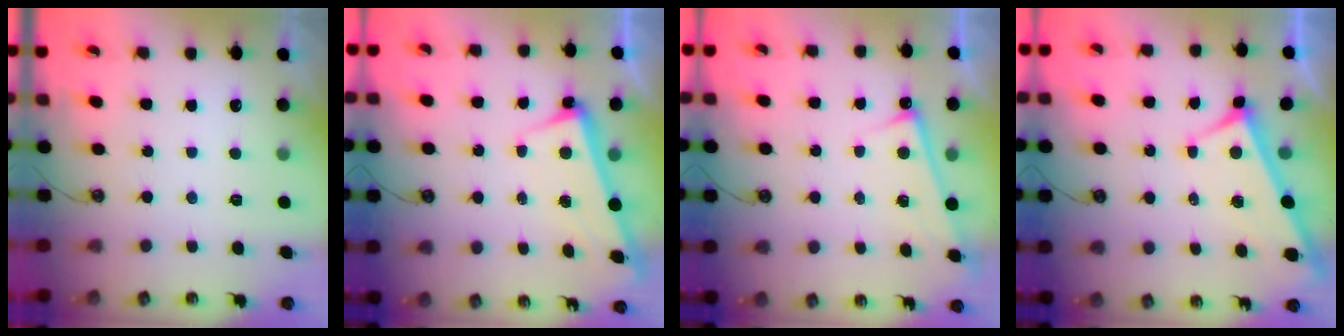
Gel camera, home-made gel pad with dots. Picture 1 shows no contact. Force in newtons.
{"total": 2.4, "press": 2.2, "slide": 1.1}
{"total": 4.2, "press": 4.2, "slide": 0.4}
{"total": 3.9, "press": 3.8, "slide": 0.6}